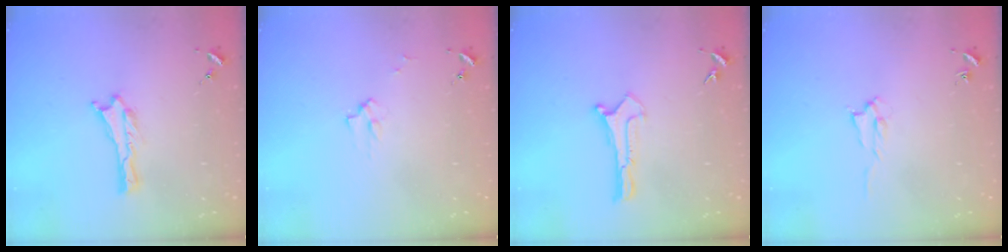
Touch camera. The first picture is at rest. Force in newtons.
{"total": 2.2, "press": 2.2, "slide": 0.3}
{"total": 0.0}
{"total": 1.4, "press": 1.4, "slide": 0.2}